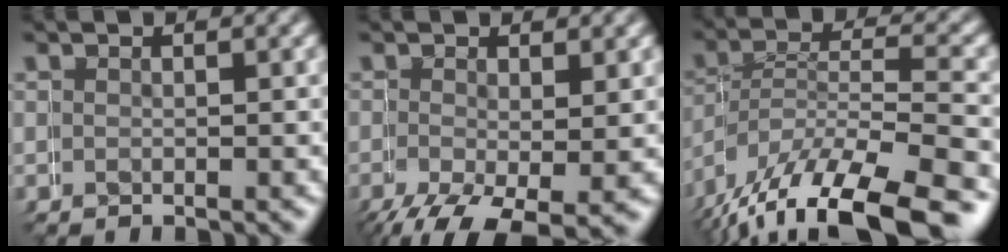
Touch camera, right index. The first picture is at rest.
{"total": 5.2, "force": [-2.5, 2.8, 3.6], "torque": [-0.077, -0.042, -0.010]}
{"total": 9.1, "force": [-6.3, 4.5, 4.9], "torque": [-0.114, -0.044, -0.072]}